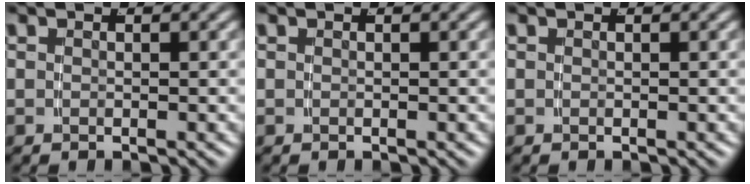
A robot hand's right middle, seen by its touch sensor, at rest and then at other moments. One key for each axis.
{"total": 0.0}
{"total": 0.0}